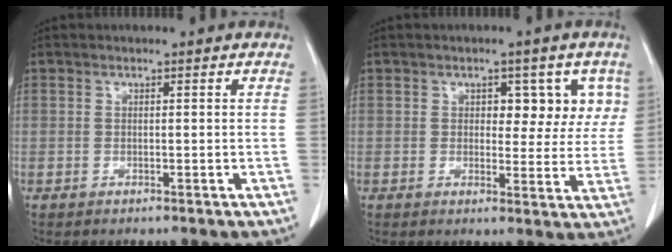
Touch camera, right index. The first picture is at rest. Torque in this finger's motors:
{"motor_torque": [0.12, 0.17, 0.03, 0.01]}